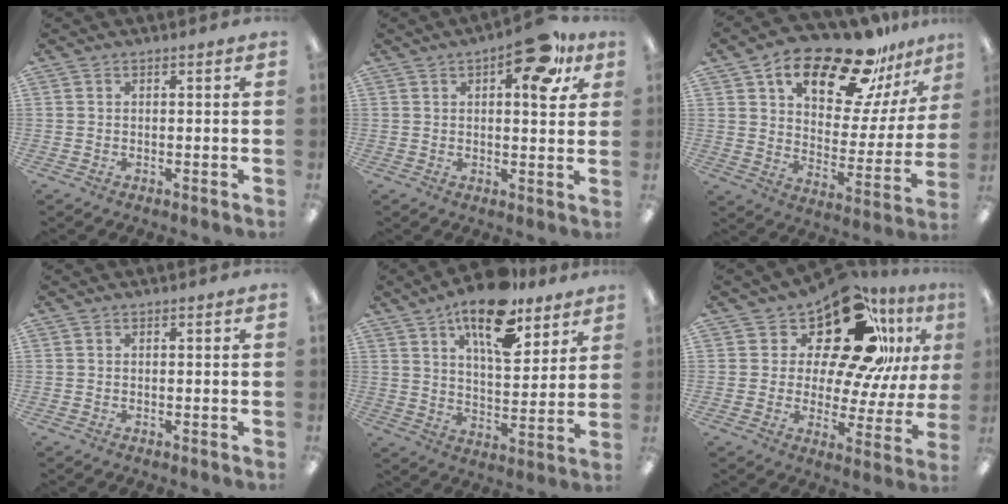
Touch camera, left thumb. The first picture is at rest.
{"total": 15.1, "force": [7.5, 6.9, 11.2], "torque": [-0.125, -0.033, 0.116]}
{"total": 23.1, "force": [16.4, 9.5, 13.2], "torque": [-0.204, -0.101, 0.276]}
{"total": 0.0}
{"total": 17.1, "force": [11.7, 7.1, 10.3], "torque": [-0.156, -0.057, 0.196]}
{"total": 21.6, "force": [13.5, 9.9, 13.6], "torque": [-0.210, -0.089, 0.228]}